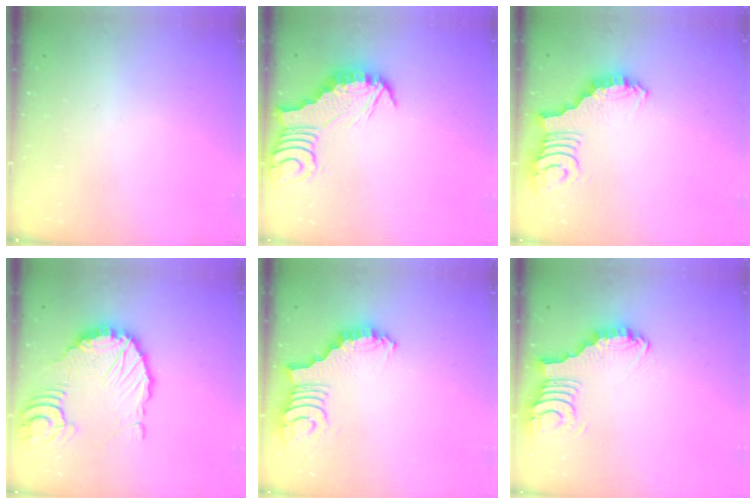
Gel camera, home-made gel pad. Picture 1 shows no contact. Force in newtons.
{"total": 2.8, "press": 2.8, "slide": 0.3}
{"total": 2.7, "press": 2.6, "slide": 0.5}
{"total": 14.7, "press": 14.6, "slide": 1.7}
{"total": 2.6, "press": 2.5, "slide": 0.5}
{"total": 3.0, "press": 2.9, "slide": 0.3}